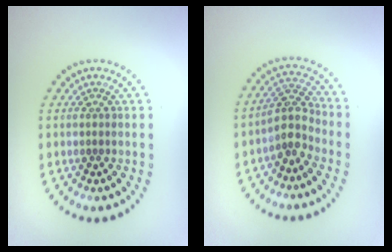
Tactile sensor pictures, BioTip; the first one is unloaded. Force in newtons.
{"total": 3.0, "press": 2.3, "slide": 1.9}